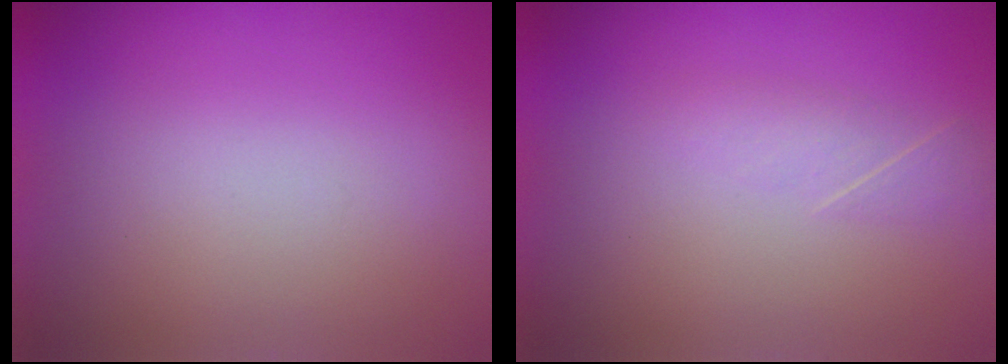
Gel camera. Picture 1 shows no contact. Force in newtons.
{"total": 2.2}